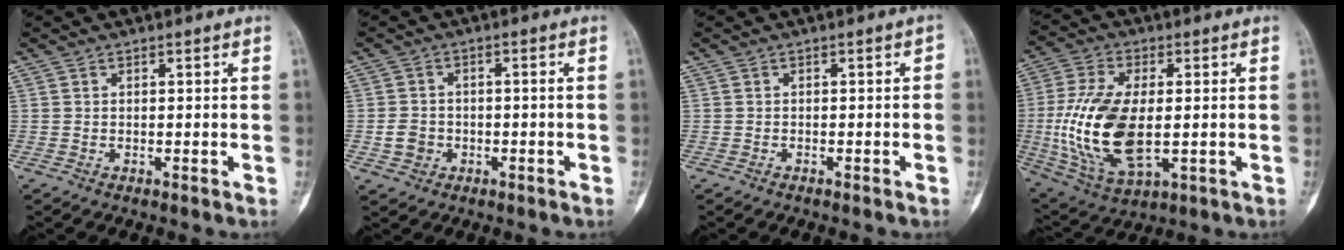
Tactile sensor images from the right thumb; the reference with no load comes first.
{"total": 3.6, "force": [-1.2, 2.9, 1.7], "torque": [-0.023, 0.016, -0.020]}
{"total": 1.2, "force": [-0.6, 0.5, 0.9], "torque": [-0.010, 0.019, -0.012]}
{"total": 17.8, "force": [-1.1, 8.9, 15.4], "torque": [-0.322, -0.008, -0.008]}